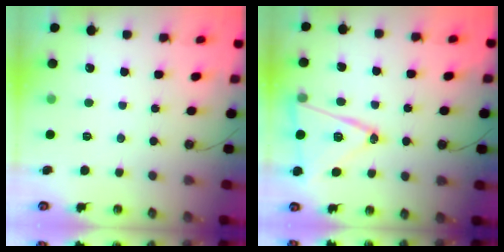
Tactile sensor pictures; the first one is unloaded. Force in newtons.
{"total": 16.2, "press": 15.9, "slide": 3.4}